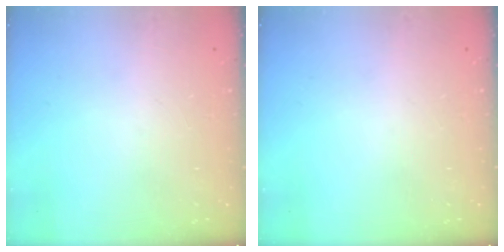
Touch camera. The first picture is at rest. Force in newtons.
{"total": 0.0}